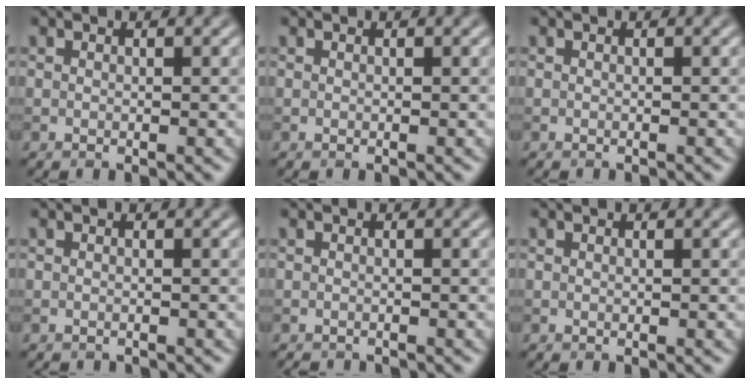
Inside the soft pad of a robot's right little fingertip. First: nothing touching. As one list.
[{"total": 0.0}, {"total": 0.5, "force": [-0.5, 0.0, 0.0], "torque": [0.004, 0.000, -0.009]}, {"total": 0.8, "force": [-0.8, 0.0, 0.0], "torque": [0.004, -0.006, -0.014]}, {"total": 1.5, "force": [-1.5, 0.1, 0.1], "torque": [0.007, -0.007, -0.021]}, {"total": 0.0}]